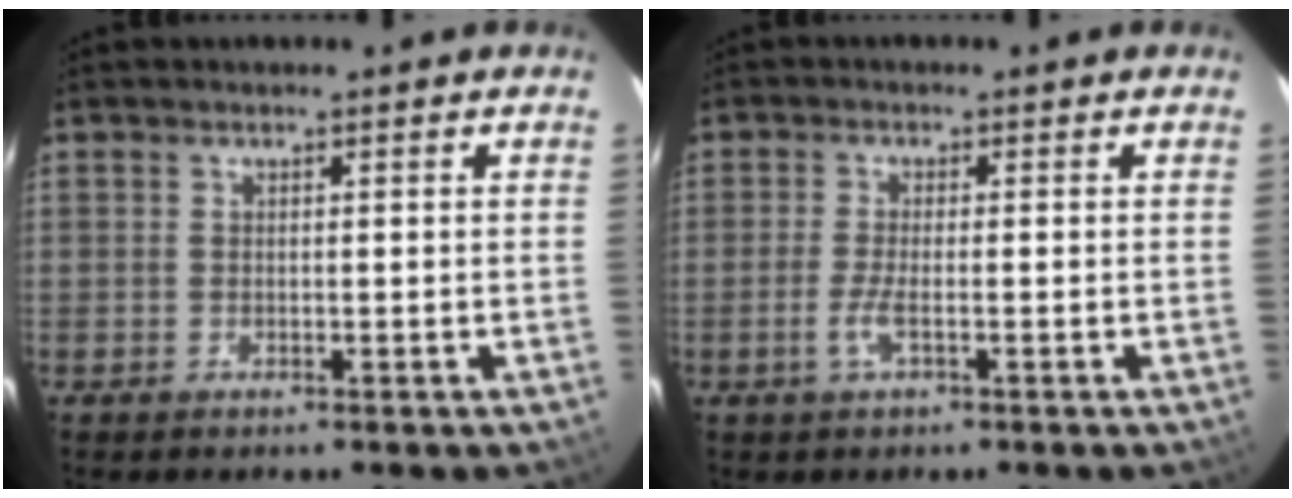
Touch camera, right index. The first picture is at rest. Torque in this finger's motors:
{"motor_torque": [-0.14, -0.05, 0.00, 0.00]}